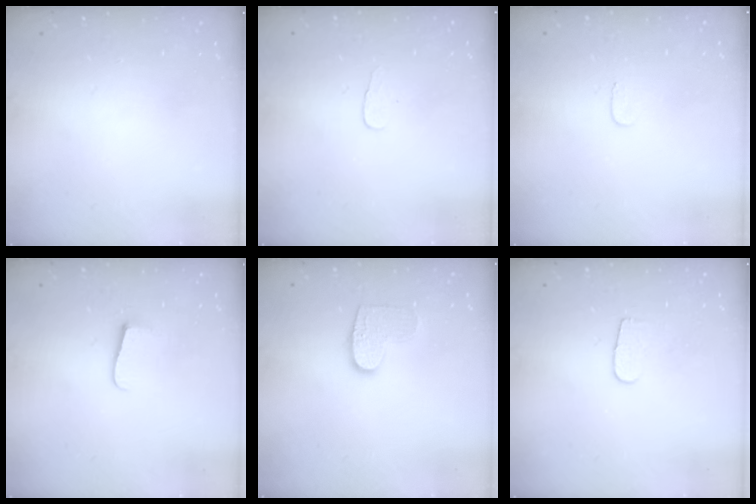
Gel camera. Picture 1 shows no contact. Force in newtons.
{"total": 3.1, "press": 3.1, "slide": 0.3}
{"total": 3.4, "press": 3.4, "slide": 0.2}
{"total": 5.5, "press": 5.5, "slide": 0.5}
{"total": 8.9, "press": 8.9, "slide": 0.5}
{"total": 6.3, "press": 6.3, "slide": 0.6}